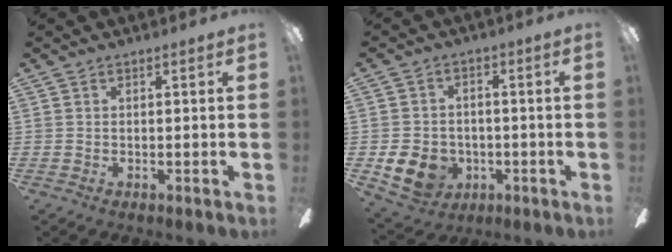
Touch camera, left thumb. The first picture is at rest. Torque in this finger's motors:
{"motor_torque": [0.00, 0.02, -0.10, 0.12, 0.04]}